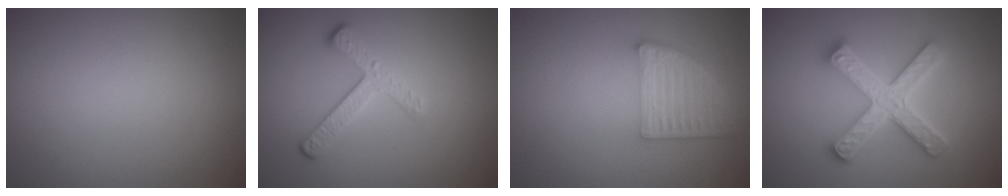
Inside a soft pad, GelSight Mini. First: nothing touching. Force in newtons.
{"total": 3.4, "press": 2.5, "slide": 2.3}
{"total": 4.5, "press": 3.4, "slide": 3.0}
{"total": 5.0, "press": 4.9, "slide": 0.8}